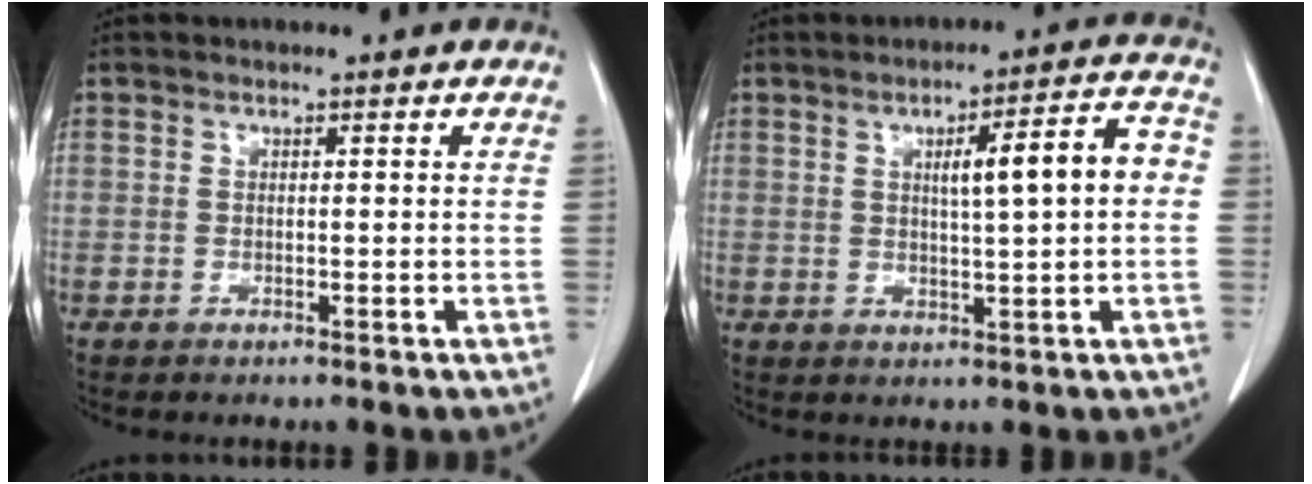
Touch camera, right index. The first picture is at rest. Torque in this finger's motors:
{"motor_torque": [0.32, 0.07, 0.25, 0.06]}